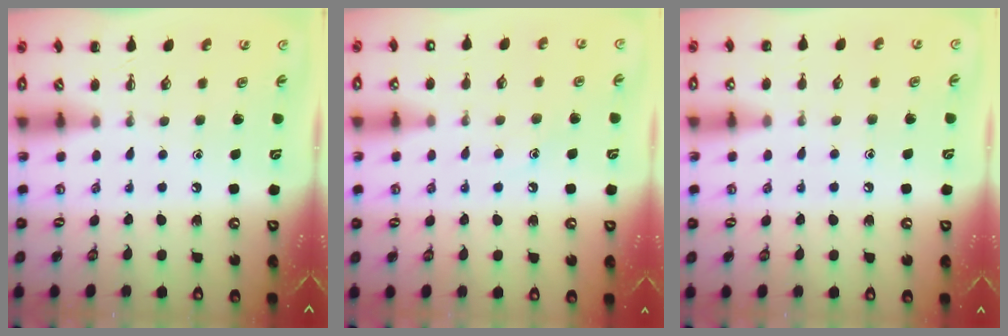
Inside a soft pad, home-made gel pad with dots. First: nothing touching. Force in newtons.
{"total": 8.0, "press": 7.8, "slide": 1.6}
{"total": 4.1, "press": 4.0, "slide": 0.9}